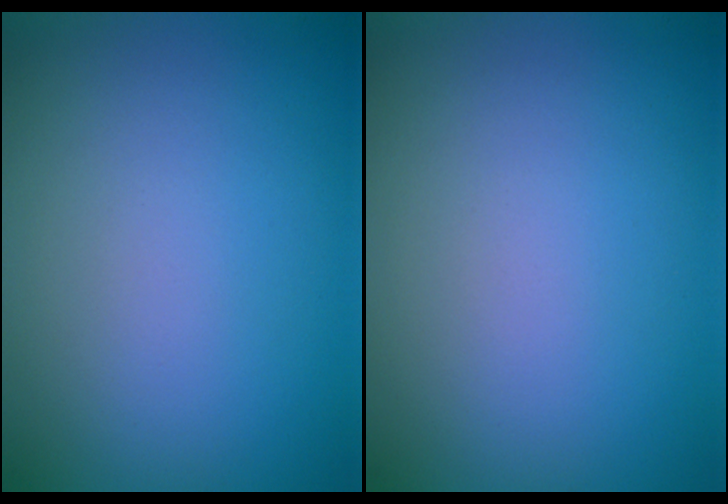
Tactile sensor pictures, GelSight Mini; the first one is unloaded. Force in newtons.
{"total": 0.0}